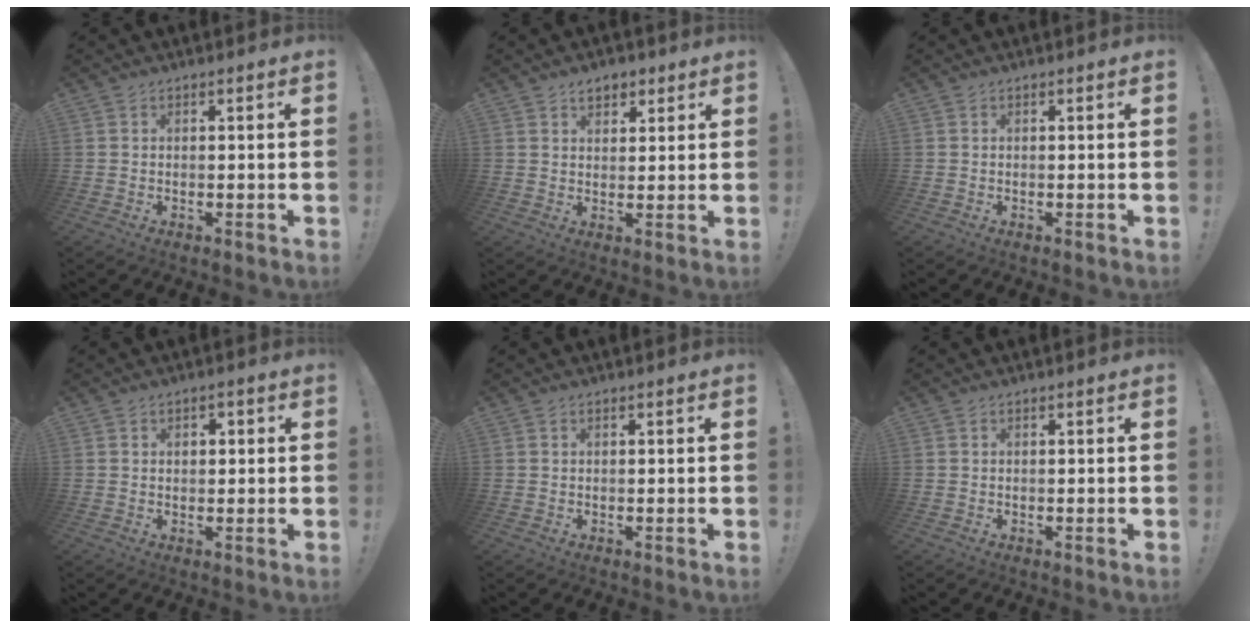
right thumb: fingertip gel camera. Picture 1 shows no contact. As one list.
[{"total": 4.6, "force": [2.8, 3.1, 1.9], "torque": [-0.019, -0.006, 0.049]}, {"total": 0.0}, {"total": 1.4, "force": [0.1, 1.3, 0.6], "torque": [-0.005, 0.002, -0.001]}, {"total": 0.0}, {"total": 0.0}]